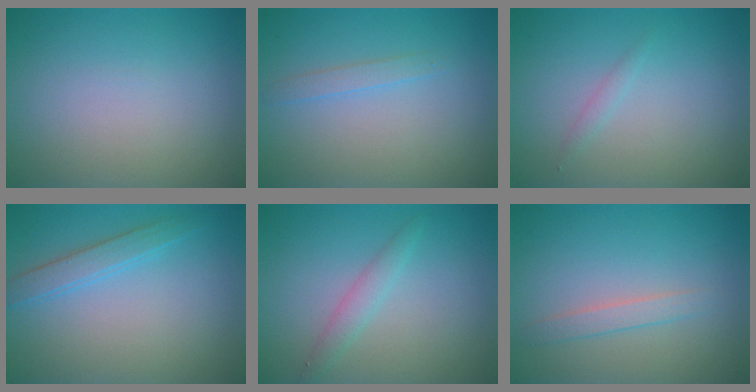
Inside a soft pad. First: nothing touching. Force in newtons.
{"total": 1.1, "press": 1.1, "slide": 0.2}
{"total": 0.8, "press": 0.8, "slide": 0.0}
{"total": 2.1, "press": 2.1, "slide": 0.1}
{"total": 1.6, "press": 1.6, "slide": 0.0}
{"total": 1.5, "press": 1.5, "slide": 0.1}